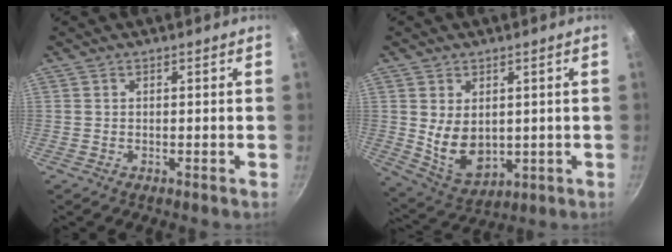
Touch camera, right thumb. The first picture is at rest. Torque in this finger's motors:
{"motor_torque": [-0.52, 1.04, 1.11, 0.05, 0.06]}